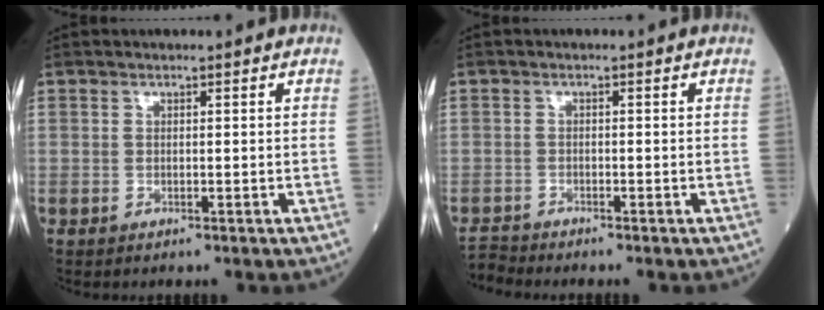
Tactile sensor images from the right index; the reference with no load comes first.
{"total": 2.3, "force": [-2.1, -0.5, -0.8], "torque": [0.011, -0.018, -0.039]}